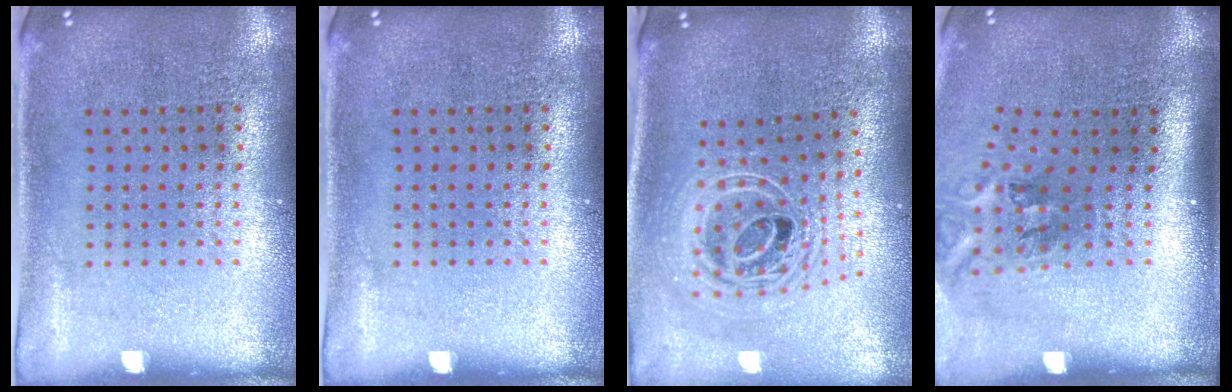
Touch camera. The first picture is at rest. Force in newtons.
{"total": 0.0}
{"total": 2.5, "press": 1.8, "slide": 1.6}
{"total": 2.1, "press": 1.4, "slide": 1.7}